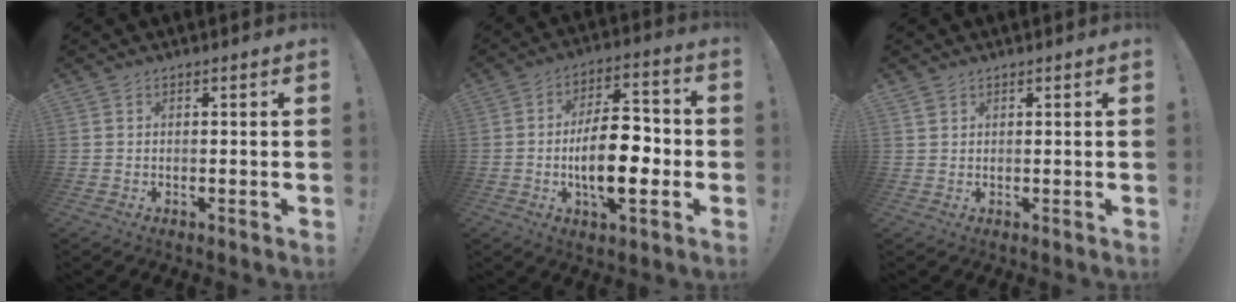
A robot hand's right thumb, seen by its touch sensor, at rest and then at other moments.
{"total": 15.9, "force": [-2.9, 6.8, 14.0], "torque": [-0.228, 0.001, -0.056]}
{"total": 1.2, "force": [0.9, 0.7, 0.4], "torque": [-0.006, -0.001, 0.018]}